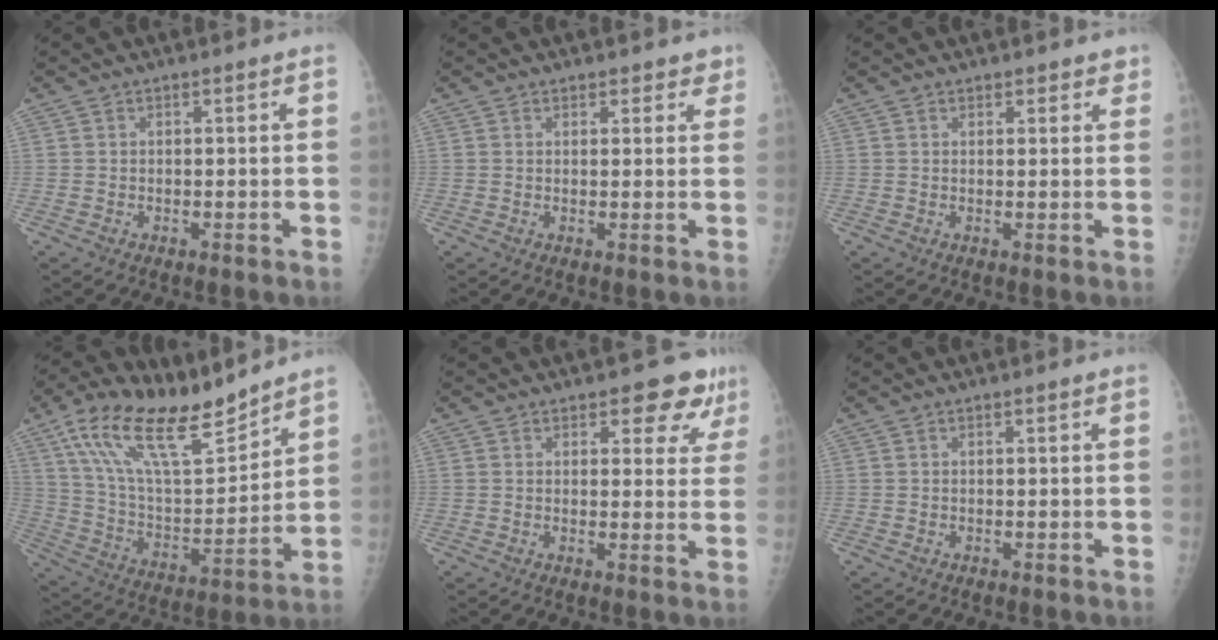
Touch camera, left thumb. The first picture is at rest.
{"total": 2.4, "force": [1.9, 1.5, 0.6], "torque": [0.026, -0.008, 0.016]}
{"total": 2.0, "force": [1.6, 1.2, 0.4], "torque": [0.022, -0.007, 0.013]}
{"total": 20.3, "force": [14.6, 6.6, 12.4], "torque": [-0.192, -0.062, 0.270]}
{"total": 7.1, "force": [4.5, 3.6, 4.2], "torque": [-0.010, -0.021, 0.048]}
{"total": 0.0}